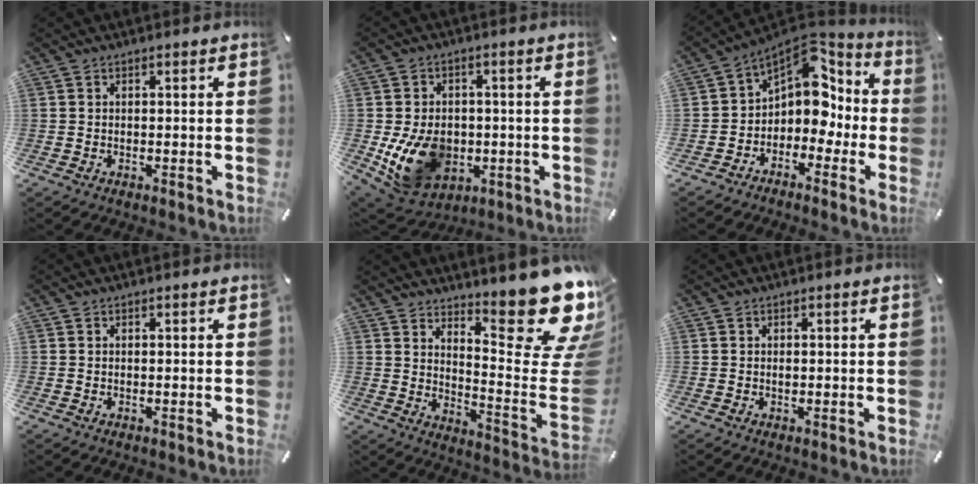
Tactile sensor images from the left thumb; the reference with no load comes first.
{"total": 14.1, "force": [-2.8, 10.8, 8.6], "torque": [-0.178, 0.001, -0.047]}
{"total": 9.4, "force": [2.8, 7.4, 5.1], "torque": [-0.077, -0.029, 0.054]}
{"total": 0.0}
{"total": 22.1, "force": [15.7, 6.3, 14.3], "torque": [-0.165, -0.136, 0.256]}
{"total": 0.6, "force": [0.0, 0.4, 0.5], "torque": [-0.011, -0.001, 0.000]}